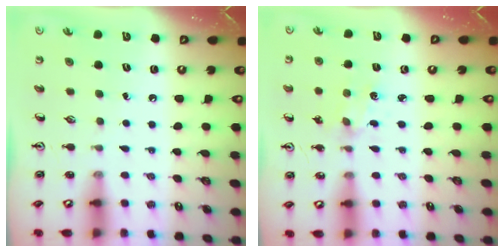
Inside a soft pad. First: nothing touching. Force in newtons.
{"total": 2.7, "press": 2.7, "slide": 0.3}